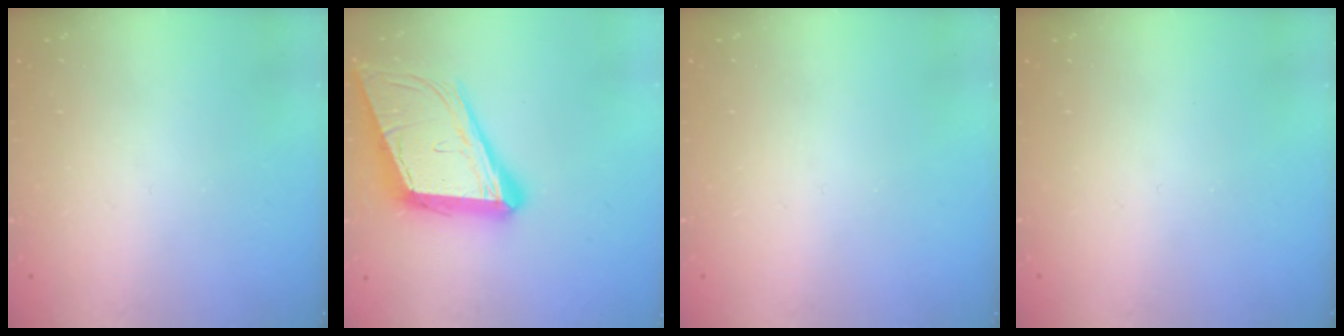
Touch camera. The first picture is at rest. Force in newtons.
{"total": 18.1, "press": 17.5, "slide": 4.3}
{"total": 0.0}
{"total": 0.0}